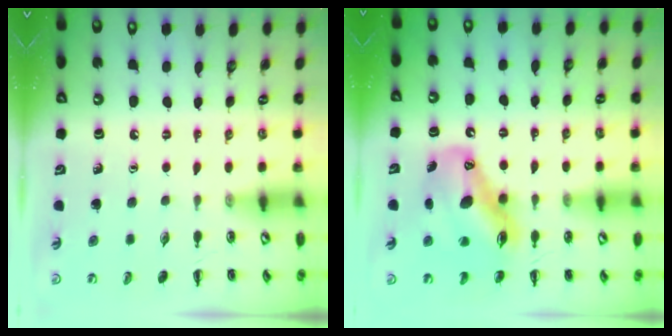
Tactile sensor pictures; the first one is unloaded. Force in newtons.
{"total": 14.2, "press": 13.6, "slide": 4.0}